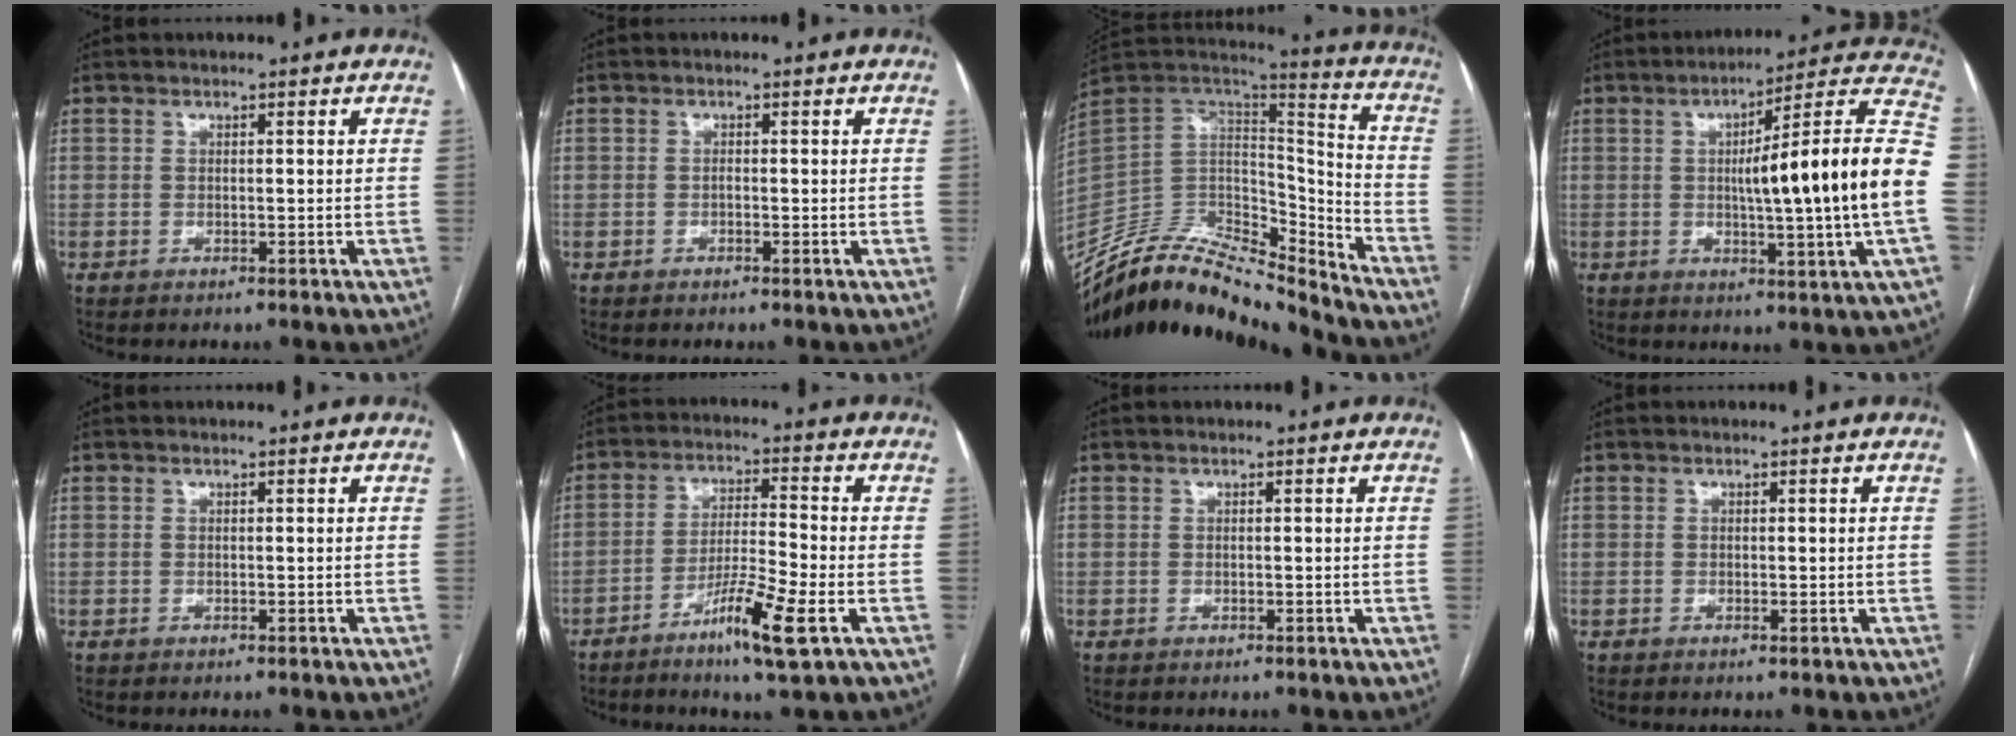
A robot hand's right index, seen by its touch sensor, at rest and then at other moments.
{"total": 0.5, "force": [-0.3, 0.4, 0.1], "torque": [0.001, 0.003, -0.006]}
{"total": 22.6, "force": [-21.1, 4.6, 6.7], "torque": [-0.143, 0.042, -0.357]}
{"total": 20.5, "force": [-0.6, -1.2, 20.5], "torque": [-0.260, 0.016, -0.020]}
{"total": 0.0}
{"total": 9.1, "force": [-4.5, -0.2, 7.8], "torque": [-0.147, -0.011, -0.080]}
{"total": 0.0}
{"total": 0.0}